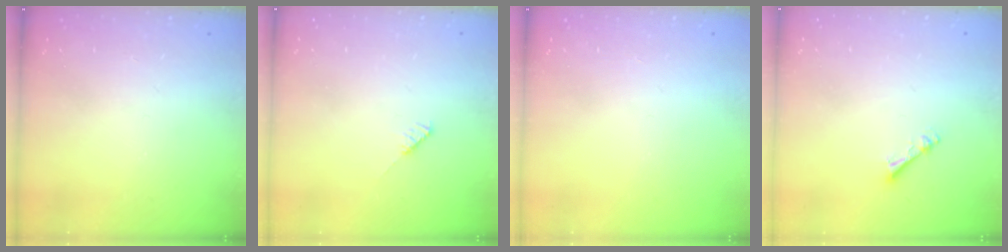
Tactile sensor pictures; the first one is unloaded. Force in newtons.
{"total": 3.0, "press": 3.0, "slide": 0.2}
{"total": 0.0}
{"total": 2.7, "press": 2.7, "slide": 0.4}